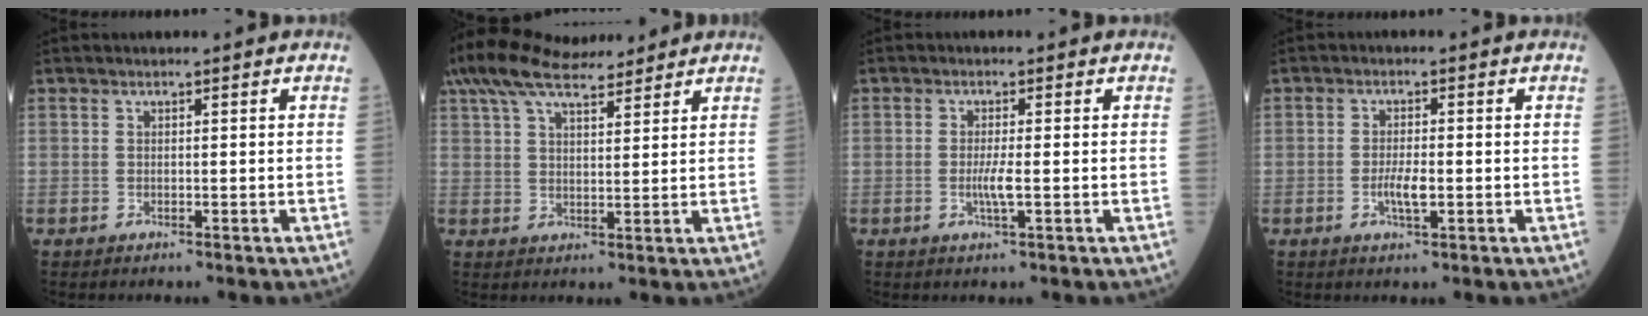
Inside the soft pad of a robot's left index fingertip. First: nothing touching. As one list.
[{"total": 13.4, "force": [11.5, 2.7, 6.2], "torque": [-0.129, 0.043, 0.201]}, {"total": 2.4, "force": [-0.4, -0.1, 2.4], "torque": [-0.051, -0.005, -0.008]}, {"total": 3.1, "force": [-0.8, 0.7, 3.0], "torque": [-0.062, -0.001, -0.013]}]